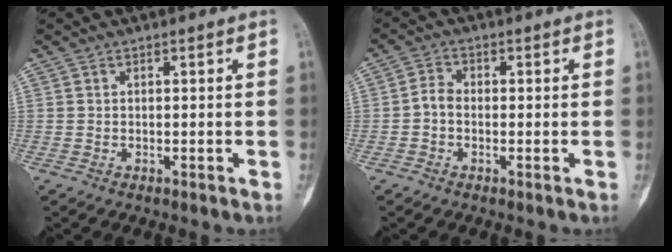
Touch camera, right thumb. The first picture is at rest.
{"total": 2.8, "force": [-0.7, 2.0, 1.8], "torque": [-0.020, 0.016, -0.025]}